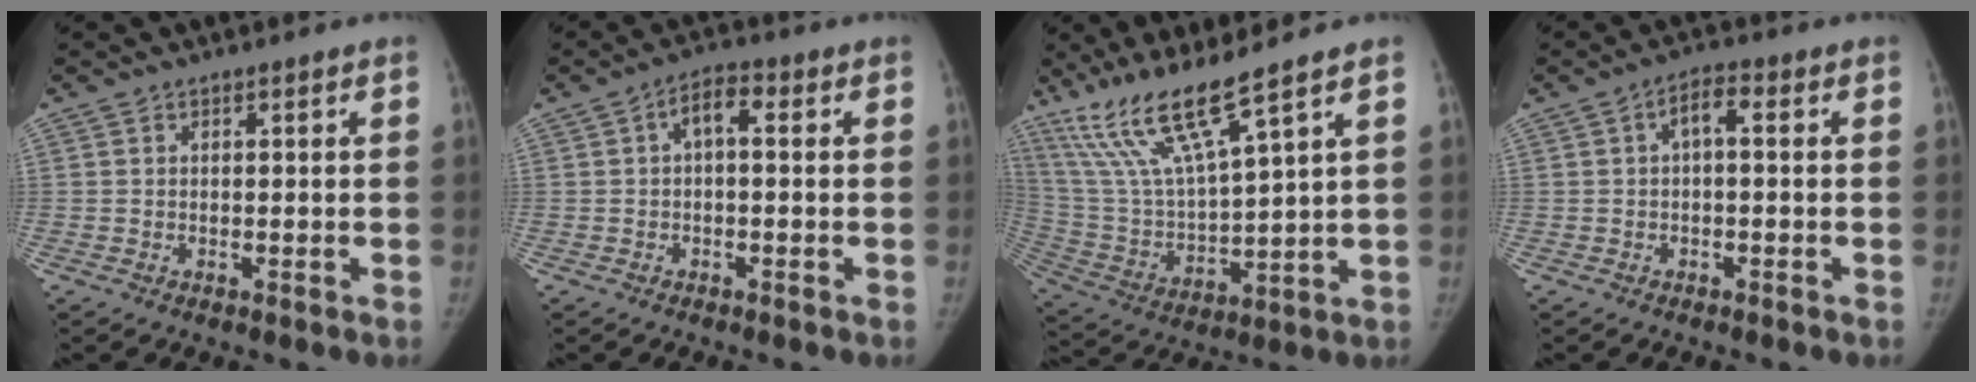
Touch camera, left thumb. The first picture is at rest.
{"total": 4.1, "force": [0.4, 2.1, 3.5], "torque": [-0.047, 0.020, -0.002]}
{"total": 13.7, "force": [10.1, 0.7, 9.3], "torque": [-0.183, -0.052, 0.213]}
{"total": 3.4, "force": [0.1, 1.6, 3.0], "torque": [-0.039, 0.017, -0.004]}